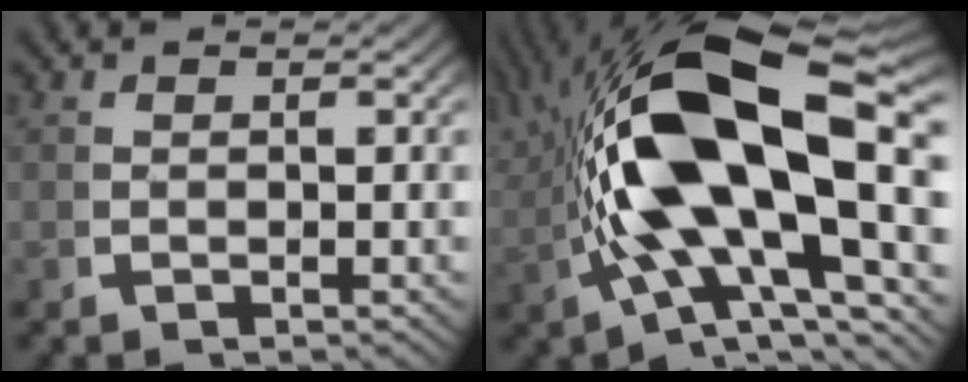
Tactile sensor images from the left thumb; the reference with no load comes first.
{"total": 20.1, "force": [1.3, 10.3, 17.2], "torque": [-0.329, -0.031, 0.035]}